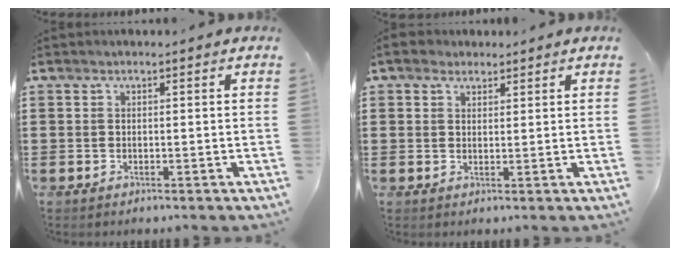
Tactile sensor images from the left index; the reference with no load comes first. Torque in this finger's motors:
{"motor_torque": [2.14, 0.00, 0.37, 0.21]}